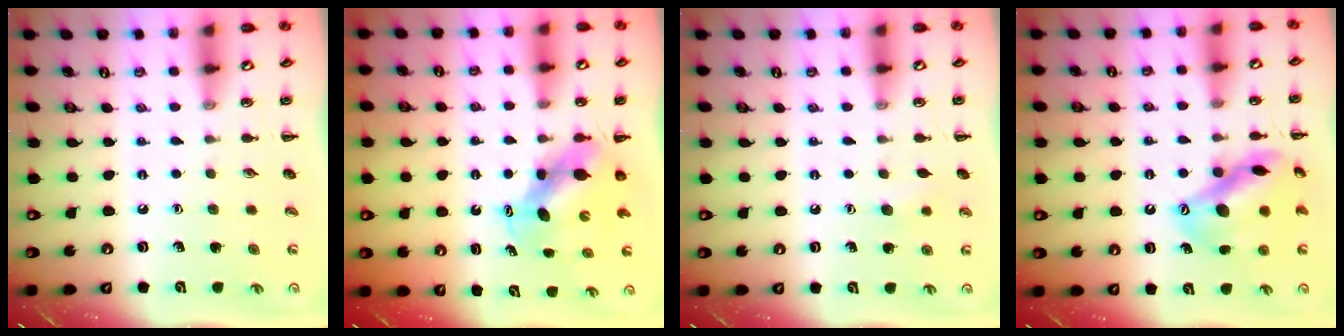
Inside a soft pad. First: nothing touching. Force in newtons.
{"total": 6.5, "press": 6.4, "slide": 0.9}
{"total": 5.2, "press": 5.1, "slide": 1.2}
{"total": 15.6, "press": 15.3, "slide": 3.0}